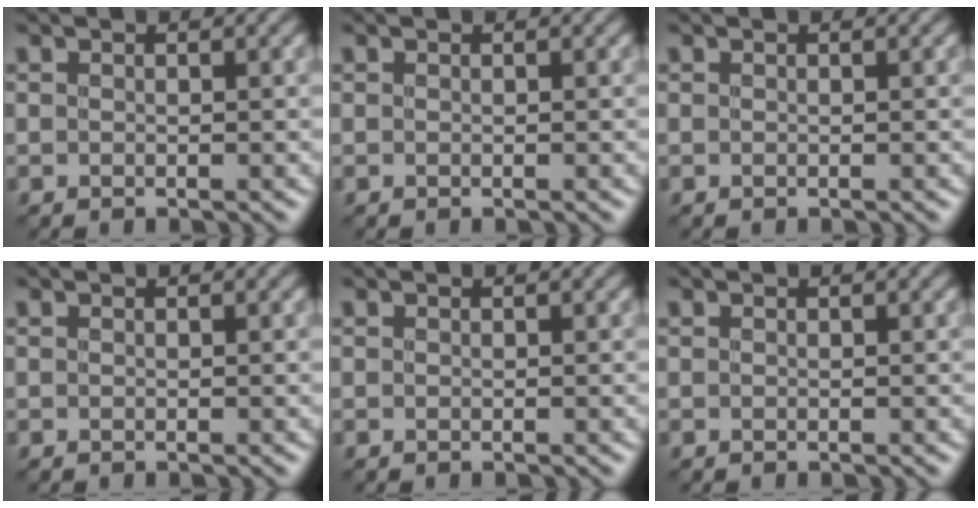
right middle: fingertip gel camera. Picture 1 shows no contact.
{"total": 0.0}
{"total": 0.0}
{"total": 0.0}
{"total": 0.0}
{"total": 0.0}